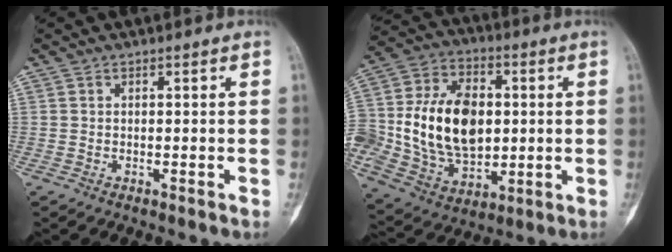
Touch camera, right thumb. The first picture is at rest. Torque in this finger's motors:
{"motor_torque": [0.44, 0.36, 0.83, -0.57, 0.33]}